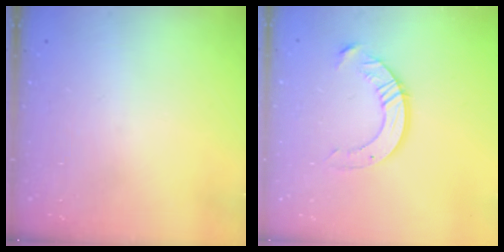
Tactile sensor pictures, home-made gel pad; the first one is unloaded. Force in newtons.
{"total": 10.5, "press": 10.4, "slide": 0.9}